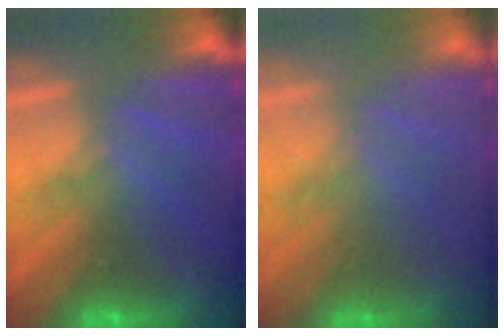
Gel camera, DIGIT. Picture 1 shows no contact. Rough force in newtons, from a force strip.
{"total": 2.5}